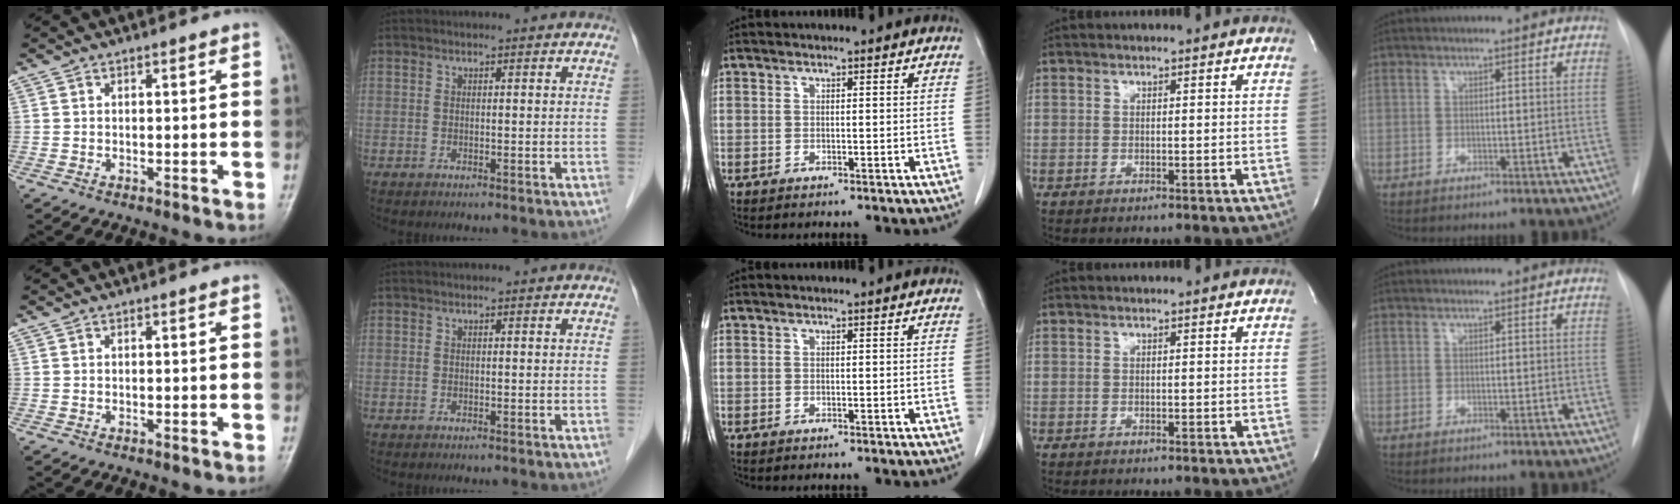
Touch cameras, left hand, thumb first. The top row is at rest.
{}